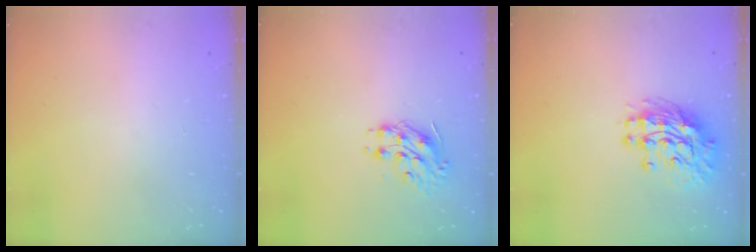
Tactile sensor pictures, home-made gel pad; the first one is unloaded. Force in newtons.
{"total": 8.4, "press": 8.4, "slide": 0.5}
{"total": 12.5, "press": 12.4, "slide": 1.0}